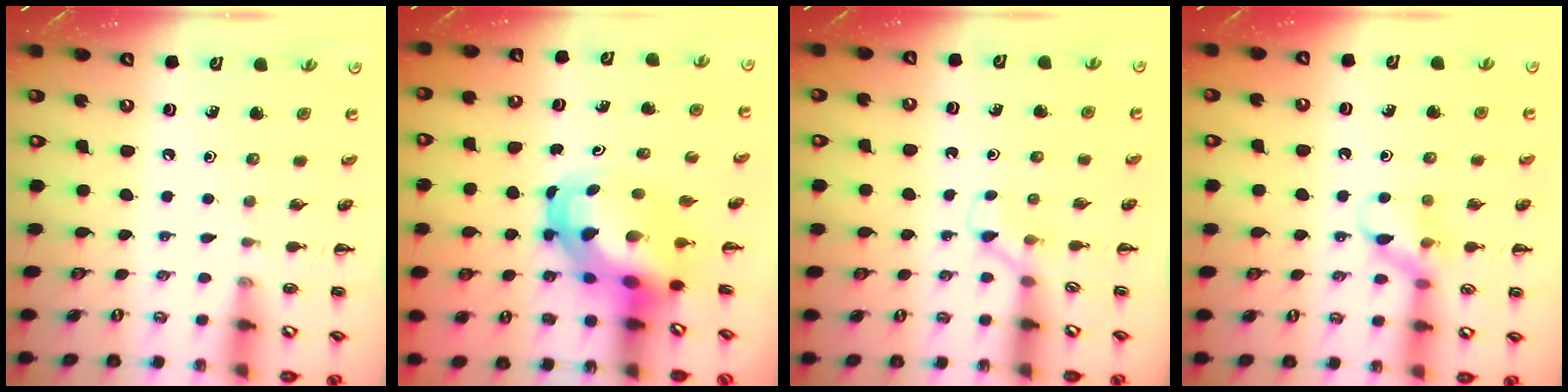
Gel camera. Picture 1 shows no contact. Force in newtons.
{"total": 6.9, "press": 6.6, "slide": 2.0}
{"total": 2.8, "press": 2.6, "slide": 1.0}
{"total": 9.1, "press": 9.1, "slide": 0.8}